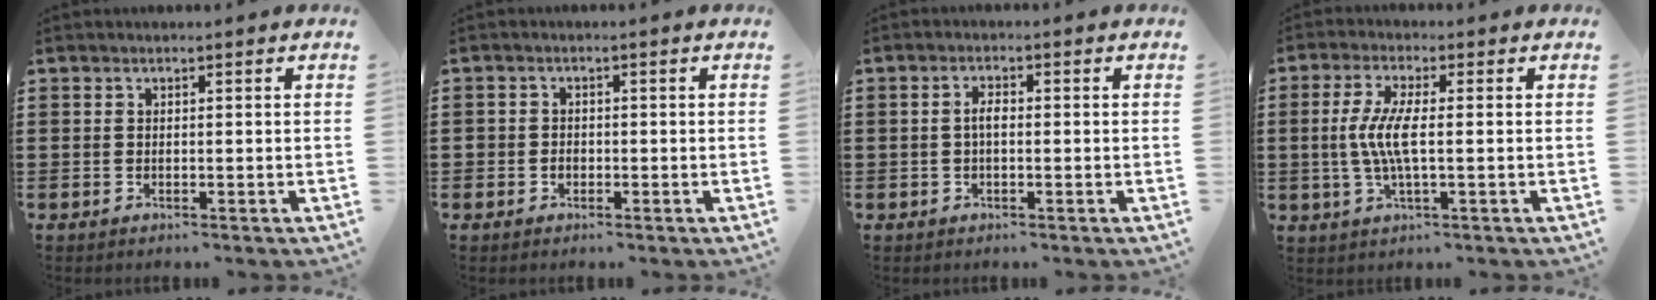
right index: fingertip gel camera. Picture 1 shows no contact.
{"total": 1.4, "force": [-0.6, 1.2, 0.4], "torque": [-0.011, 0.002, -0.013]}
{"total": 2.1, "force": [-0.3, 0.7, 1.9], "torque": [-0.037, 0.001, -0.006]}
{"total": 5.9, "force": [-0.5, 1.1, 5.8], "torque": [-0.133, -0.011, -0.020]}